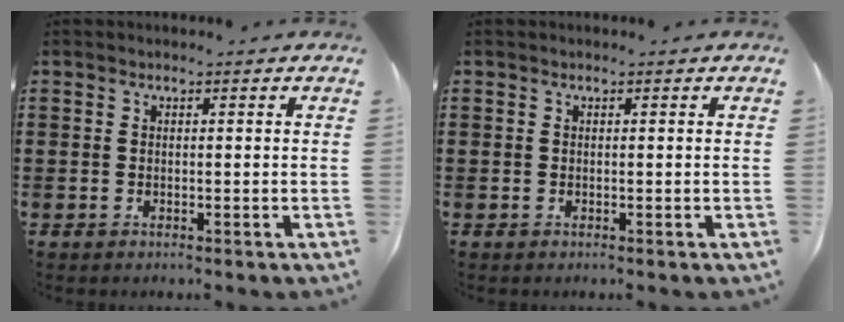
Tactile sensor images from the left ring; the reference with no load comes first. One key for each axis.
{"total": 0.0}